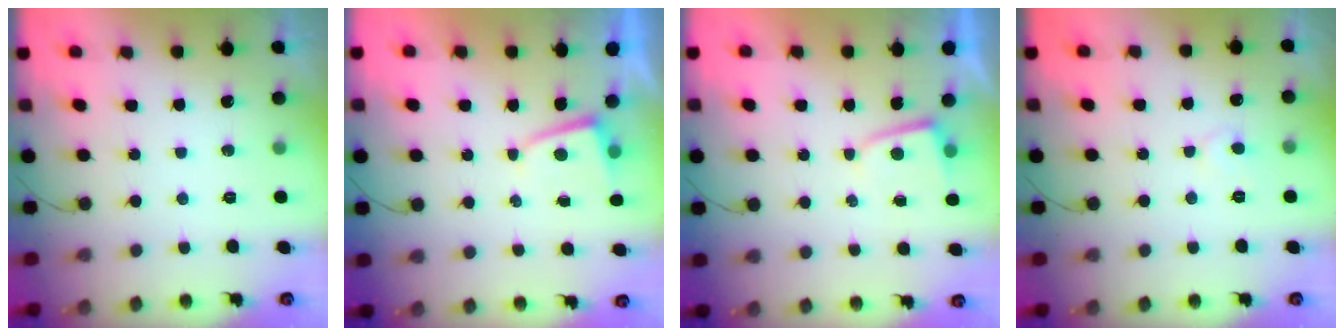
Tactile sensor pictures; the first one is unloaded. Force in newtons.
{"total": 1.2, "press": 1.2, "slide": 0.2}
{"total": 2.2, "press": 2.2, "slide": 0.4}
{"total": 4.6, "press": 4.6, "slide": 0.4}